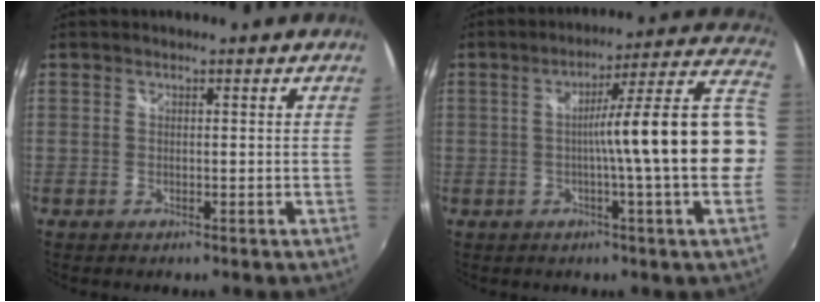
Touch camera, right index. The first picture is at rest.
{"total": 15.8, "force": [-1.3, -2.4, 15.6], "torque": [-0.182, 0.014, -0.015]}